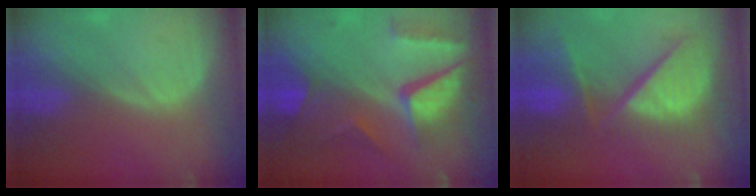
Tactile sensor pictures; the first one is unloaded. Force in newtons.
{"total": 10.6, "press": 8.8, "slide": 5.9}
{"total": 12.4, "press": 10.2, "slide": 7.0}